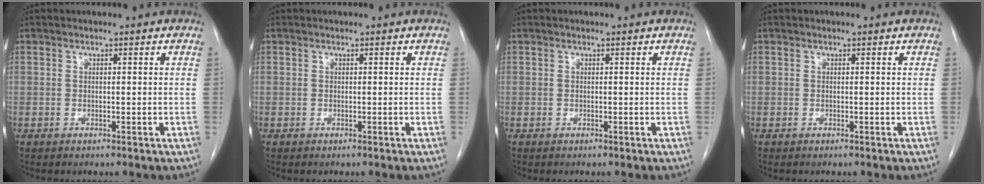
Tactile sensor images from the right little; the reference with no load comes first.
{"total": 0.0}
{"total": 0.0}
{"total": 0.0}